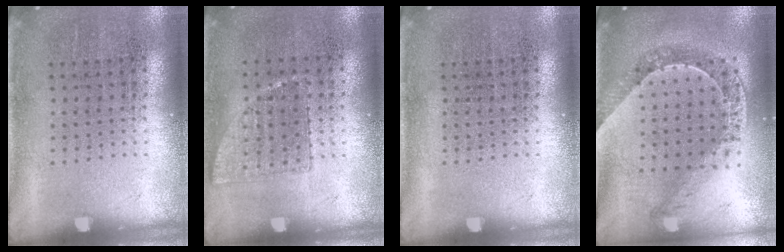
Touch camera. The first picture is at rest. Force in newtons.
{"total": 0.7, "press": 0.7, "slide": 0.3}
{"total": 0.0}
{"total": 1.2, "press": 1.1, "slide": 0.2}